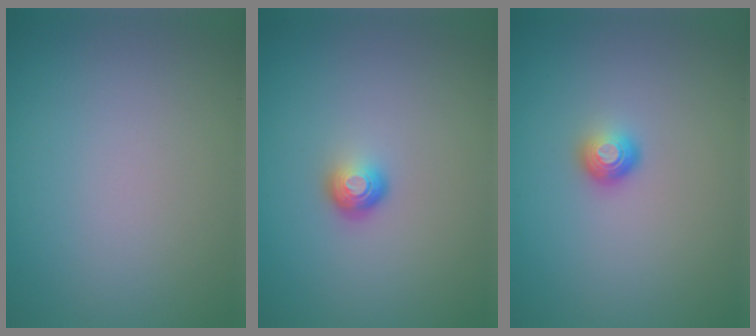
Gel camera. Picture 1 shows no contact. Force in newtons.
{"total": 1.7, "press": 1.1, "slide": 1.3}
{"total": 1.6, "press": 1.1, "slide": 1.1}